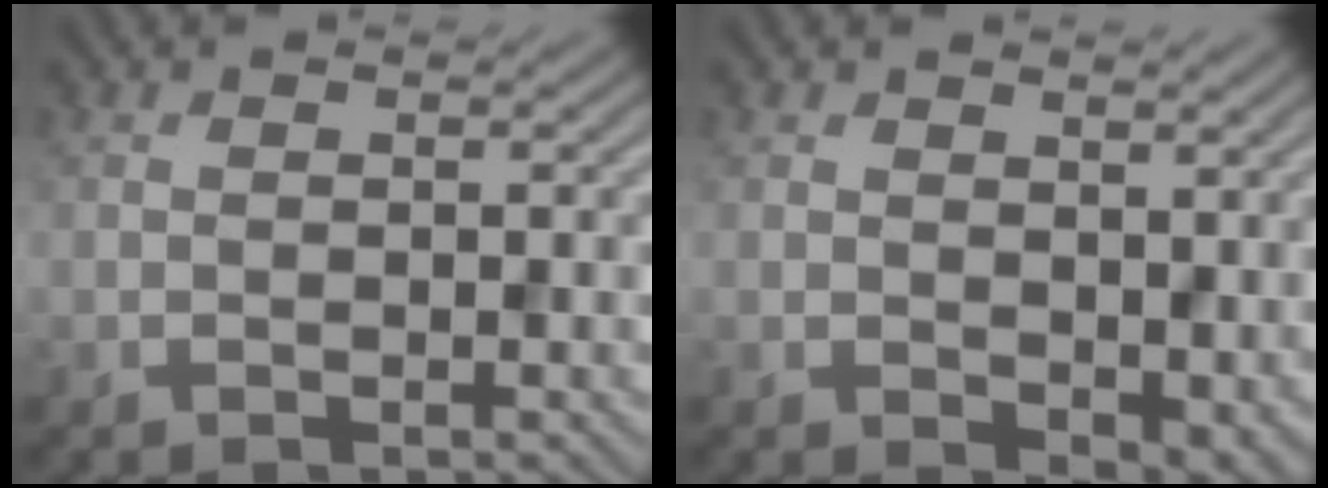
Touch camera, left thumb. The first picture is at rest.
{"total": 5.0, "force": [1.1, 3.3, 3.5], "torque": [-0.060, -0.021, 0.031]}